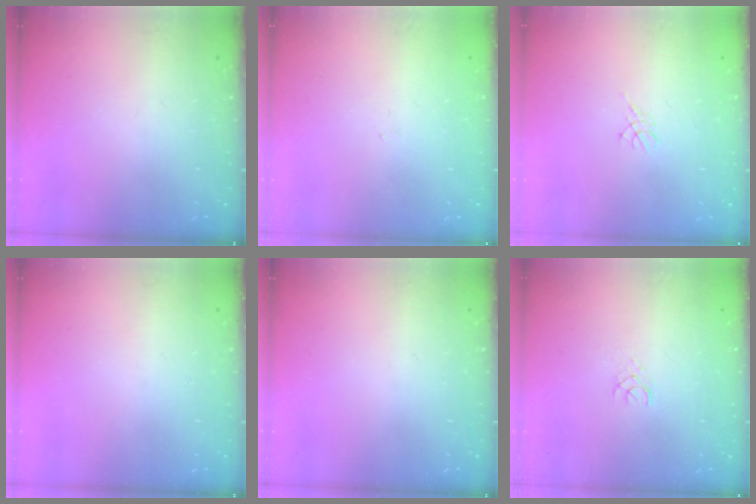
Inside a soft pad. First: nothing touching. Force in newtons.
{"total": 0.0}
{"total": 3.0, "press": 2.9, "slide": 0.6}
{"total": 0.0}
{"total": 0.0}
{"total": 1.5, "press": 1.5, "slide": 0.2}